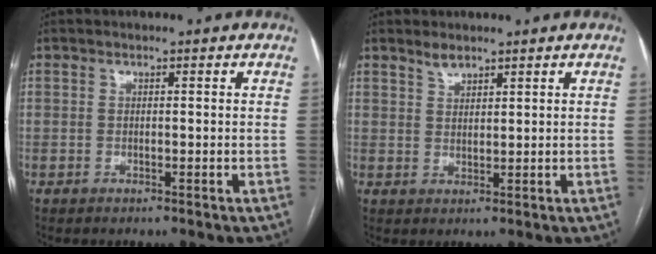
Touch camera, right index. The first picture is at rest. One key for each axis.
{"total": 2.2, "fx": 1.9, "fy": 0.8, "fz": 0.7, "tx": -0.011, "ty": 0.000, "tz": 0.037}